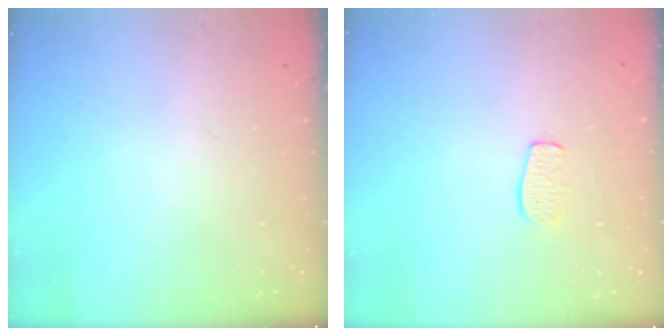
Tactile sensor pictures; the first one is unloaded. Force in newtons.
{"total": 6.9, "press": 6.8, "slide": 0.4}